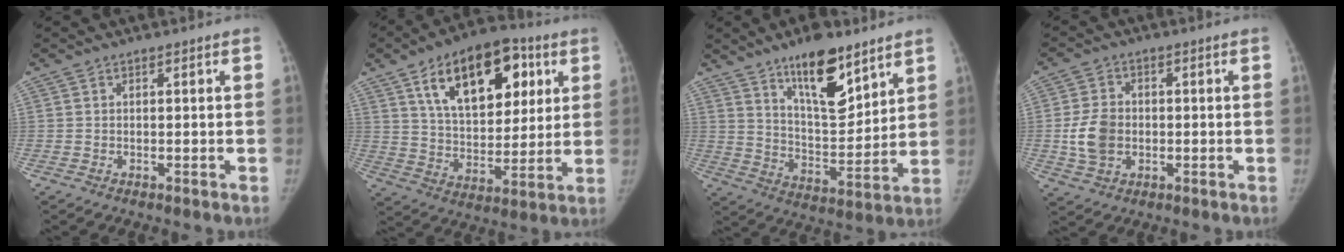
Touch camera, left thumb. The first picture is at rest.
{"total": 21.4, "force": [9.1, 11.8, 15.3], "torque": [-0.194, -0.021, 0.151]}
{"total": 15.5, "force": [10.2, 5.8, 10.2], "torque": [-0.128, -0.070, 0.176]}
{"total": 7.6, "force": [-0.7, 5.8, 4.9], "torque": [-0.083, 0.003, -0.009]}